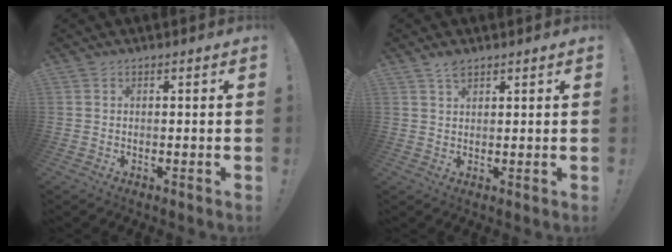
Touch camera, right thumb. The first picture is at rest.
{"total": 2.5, "force": [1.9, 0.9, 1.3], "torque": [-0.020, -0.009, 0.034]}